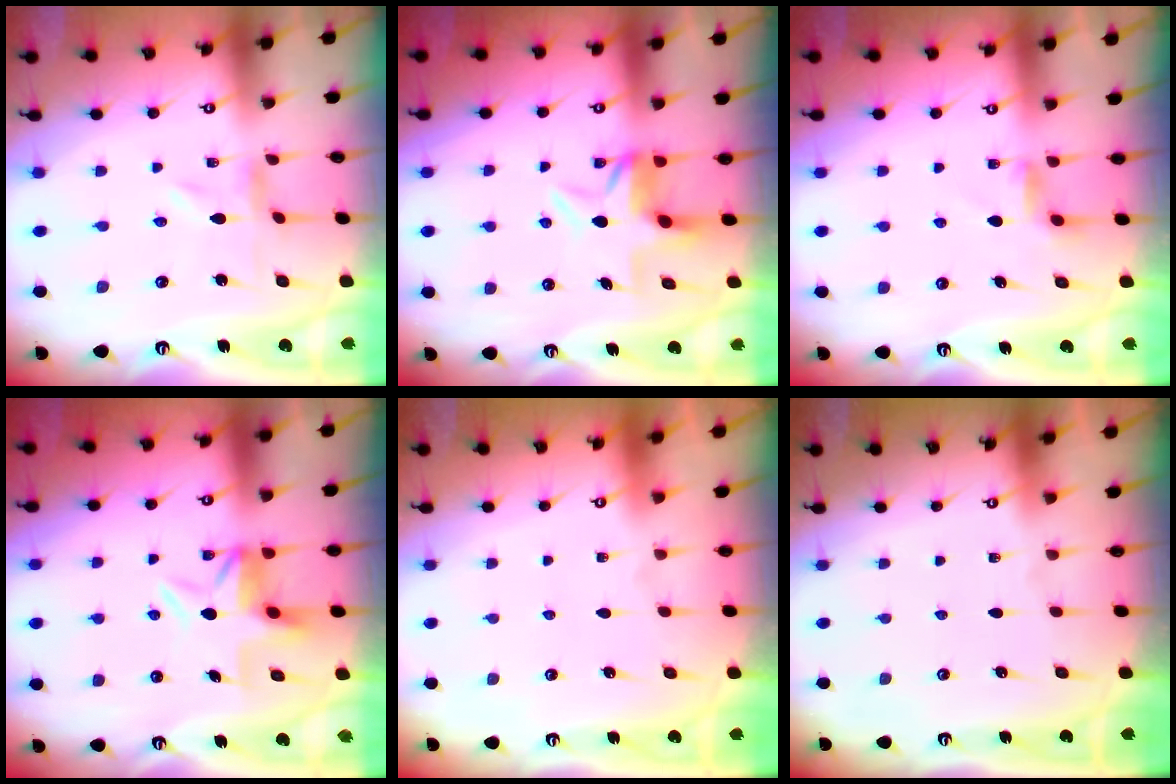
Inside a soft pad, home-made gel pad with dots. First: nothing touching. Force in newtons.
{"total": 5.3, "press": 5.3, "slide": 0.4}
{"total": 3.1, "press": 3.1, "slide": 0.4}
{"total": 4.7, "press": 4.3, "slide": 1.8}
{"total": 1.8, "press": 1.7, "slide": 0.1}
{"total": 0.0}